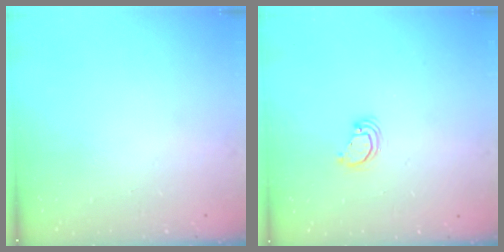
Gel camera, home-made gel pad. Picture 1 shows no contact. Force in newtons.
{"total": 3.2, "press": 3.2, "slide": 0.2}